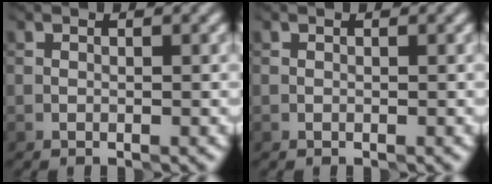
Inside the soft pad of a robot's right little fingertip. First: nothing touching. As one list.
[{"total": 0.0}]